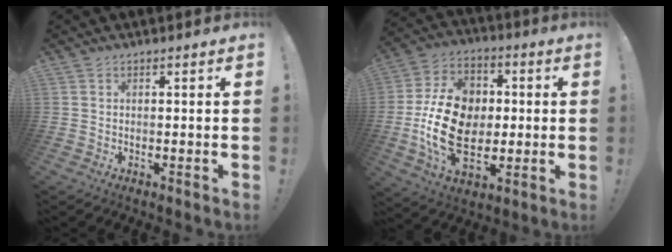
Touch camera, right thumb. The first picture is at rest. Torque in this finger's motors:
{"motor_torque": [1.43, 2.14, 2.15, -0.58, 0.63]}